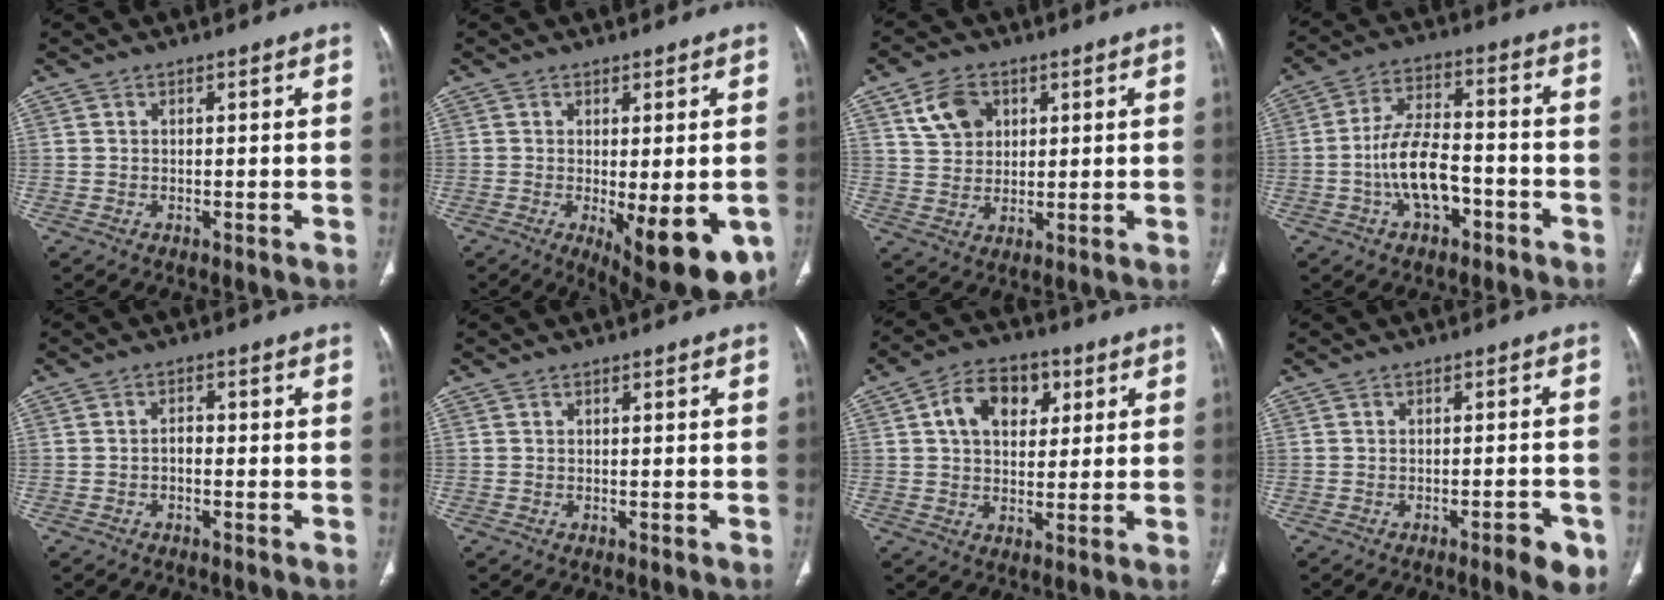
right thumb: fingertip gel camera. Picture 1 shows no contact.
{"total": 13.8, "force": [-4.4, 5.0, 12.1], "torque": [-0.130, -0.019, -0.044]}
{"total": 7.4, "force": [3.2, 5.5, 3.7], "torque": [-0.046, -0.008, 0.062]}
{"total": 10.8, "force": [-3.7, 5.9, 8.3], "torque": [-0.151, 0.040, -0.065]}
{"total": 2.9, "force": [-1.0, 2.0, 1.9], "torque": [-0.019, 0.017, -0.026]}
{"total": 0.0}
{"total": 10.8, "force": [3.5, 7.4, 7.1], "torque": [-0.087, 0.004, 0.051]}
{"total": 5.3, "force": [-2.9, 1.4, 4.2], "torque": [-0.044, 0.009, -0.034]}